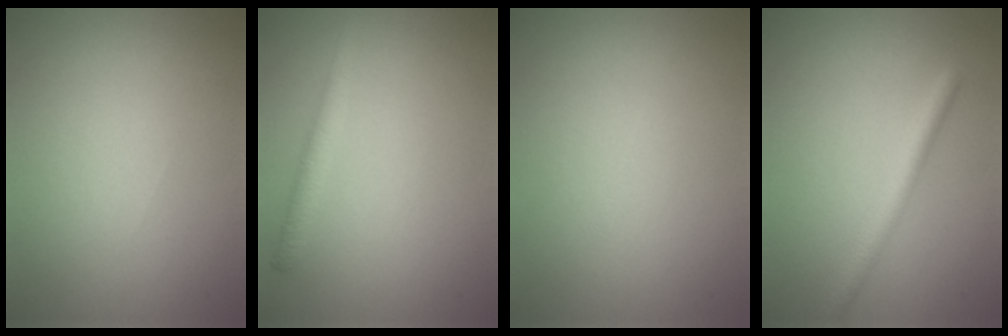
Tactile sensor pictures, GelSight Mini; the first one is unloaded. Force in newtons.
{"total": 1.8, "press": 1.8, "slide": 0.1}
{"total": 0.0}
{"total": 2.7, "press": 2.7, "slide": 0.1}